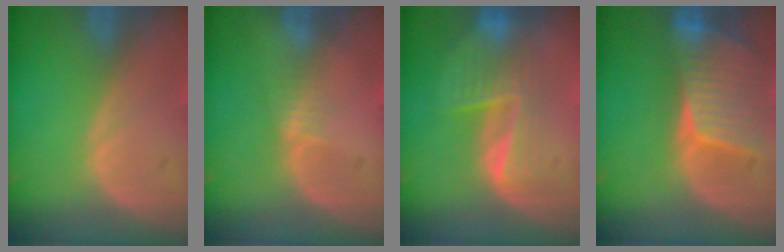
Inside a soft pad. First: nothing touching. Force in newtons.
{"total": 1.3, "press": 1.1, "slide": 0.8}
{"total": 6.8, "press": 6.3, "slide": 2.4}
{"total": 8.1, "press": 7.8, "slide": 2.3}